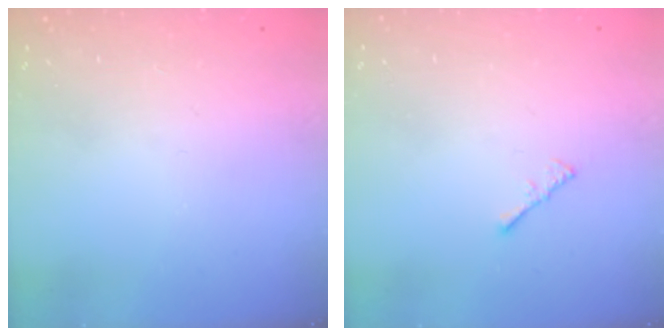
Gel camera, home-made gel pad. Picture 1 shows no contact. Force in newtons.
{"total": 1.5, "press": 1.4, "slide": 0.4}